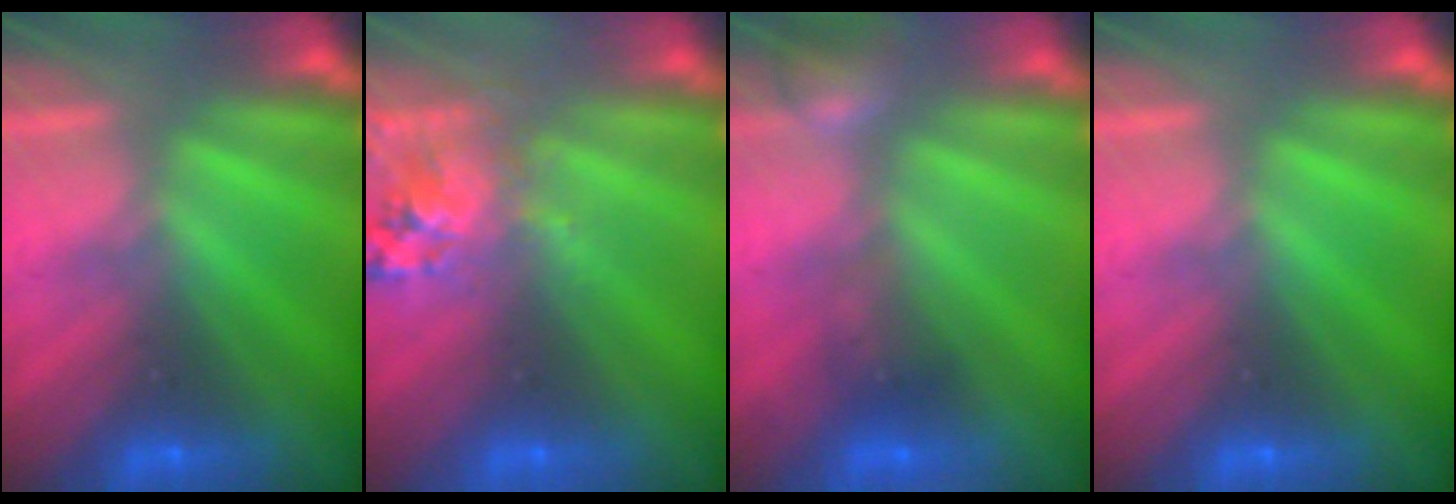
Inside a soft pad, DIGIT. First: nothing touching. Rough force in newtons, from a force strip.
{"total": 2.8}
{"total": 2.4}
{"total": 0.0}